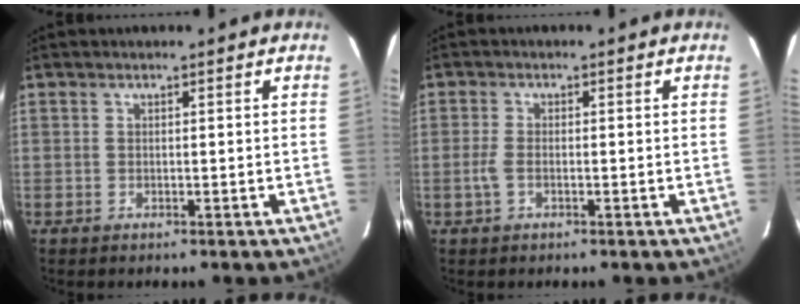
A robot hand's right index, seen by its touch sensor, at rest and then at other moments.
{"total": 2.4, "force": [-0.9, 1.1, 2.0], "torque": [-0.051, -0.002, -0.017]}